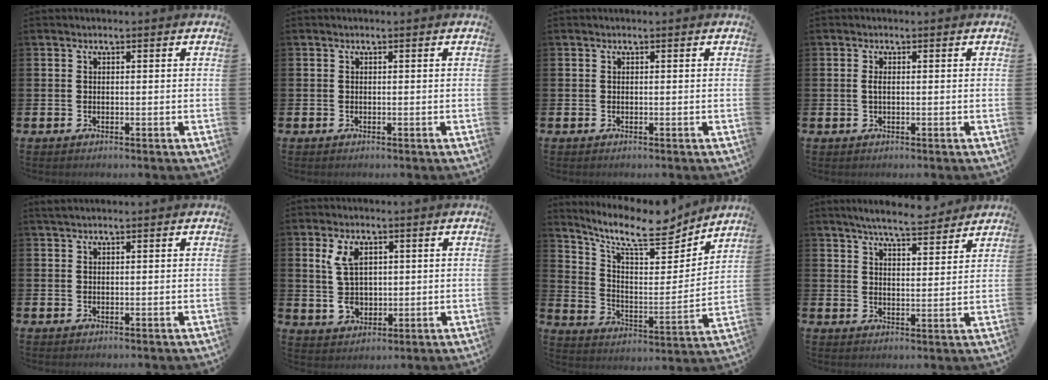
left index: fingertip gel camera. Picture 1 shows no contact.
{"total": 0.0}
{"total": 0.0}
{"total": 1.0, "force": [0.1, 0.3, 1.0], "torque": [-0.012, 0.001, -0.001]}
{"total": 1.0, "force": [0.9, 0.1, 0.4], "torque": [-0.007, 0.002, 0.015]}
{"total": 5.9, "force": [1.9, 3.8, 4.1], "torque": [-0.071, 0.006, 0.030]}
{"total": 11.1, "force": [9.5, 3.0, 4.9], "torque": [-0.107, -0.071, 0.158]}
{"total": 6.1, "force": [5.9, 0.6, 1.6], "torque": [-0.036, -0.030, 0.102]}